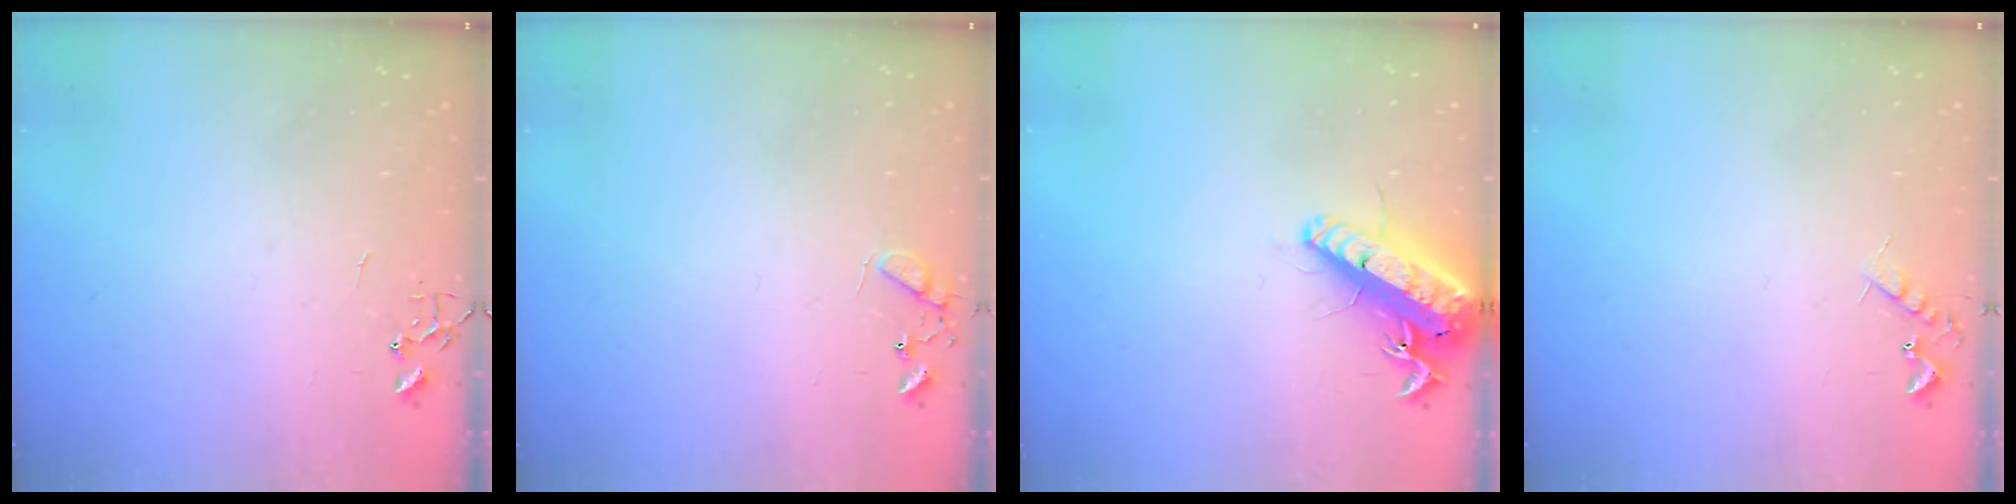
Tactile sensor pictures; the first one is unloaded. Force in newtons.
{"total": 6.1, "press": 6.1, "slide": 0.5}
{"total": 17.1, "press": 16.8, "slide": 3.4}
{"total": 6.1, "press": 6.0, "slide": 0.9}